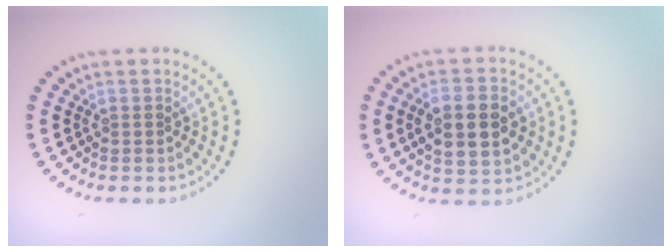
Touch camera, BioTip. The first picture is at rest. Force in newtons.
{"total": 5.5, "press": 5.4, "slide": 0.4}